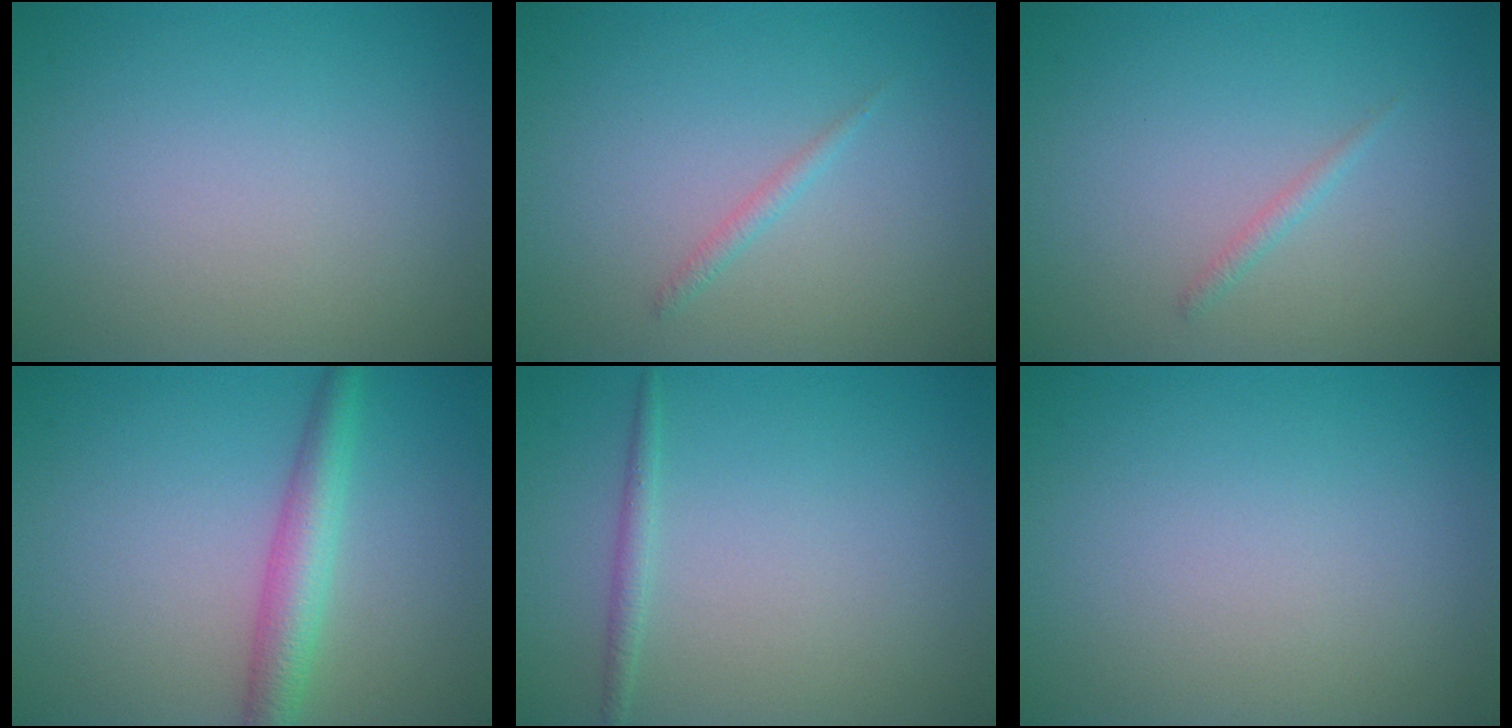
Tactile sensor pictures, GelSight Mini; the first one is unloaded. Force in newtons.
{"total": 0.9, "press": 0.9, "slide": 0.0}
{"total": 0.7, "press": 0.7, "slide": 0.0}
{"total": 3.6, "press": 3.6, "slide": 0.1}
{"total": 1.1, "press": 1.1, "slide": 0.1}
{"total": 0.0}